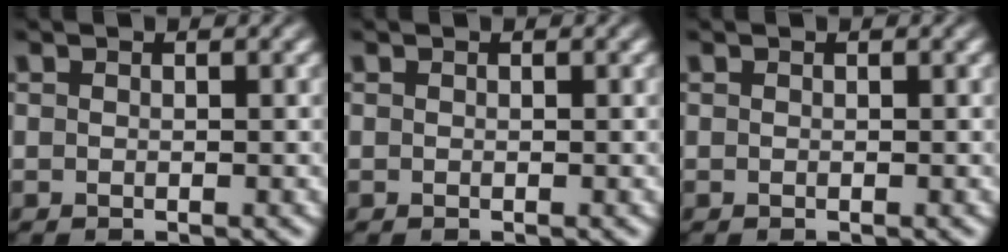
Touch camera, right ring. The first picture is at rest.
{"total": 0.0}
{"total": 0.0}